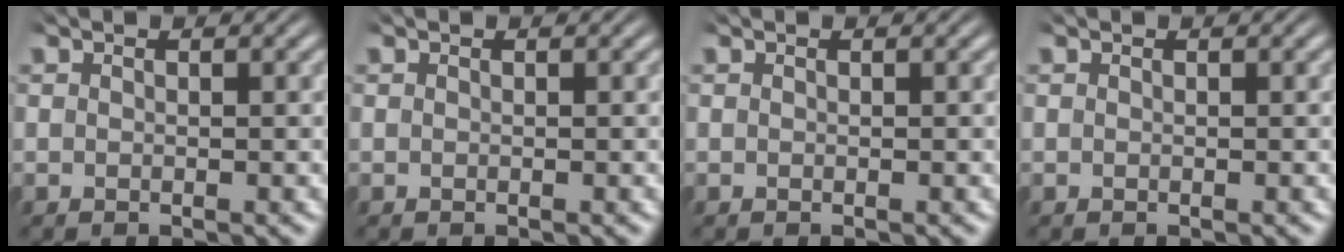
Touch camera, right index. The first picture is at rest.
{"total": 0.0}
{"total": 0.0}
{"total": 0.0}